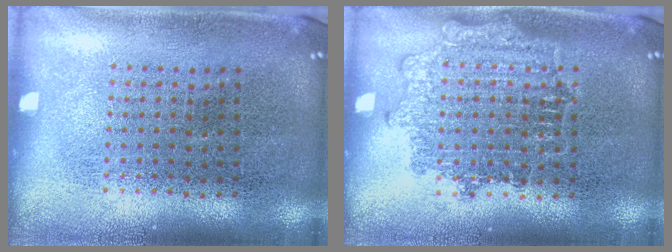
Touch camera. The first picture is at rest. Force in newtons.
{"total": 1.2, "press": 1.2, "slide": 0.2}